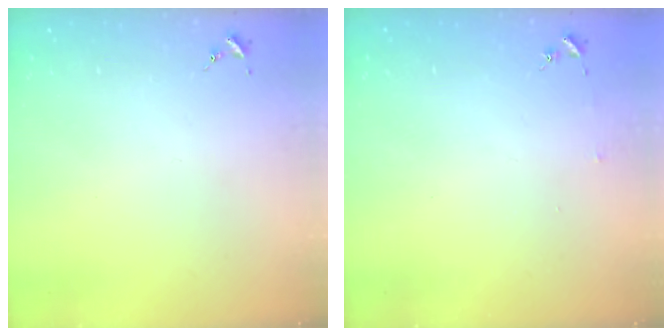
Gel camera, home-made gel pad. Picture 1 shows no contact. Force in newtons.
{"total": 2.5, "press": 2.5, "slide": 0.2}